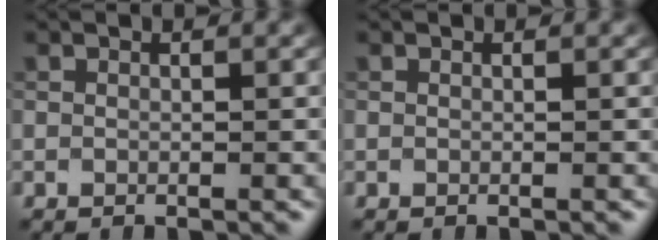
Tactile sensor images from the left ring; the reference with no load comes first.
{"total": 0.0}